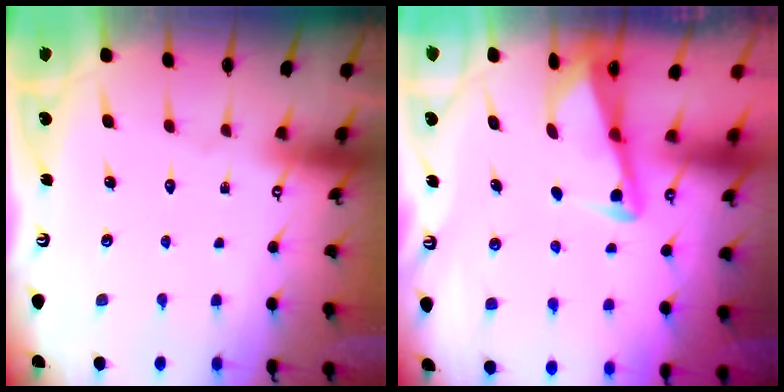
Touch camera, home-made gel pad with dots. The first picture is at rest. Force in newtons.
{"total": 3.0, "press": 3.0, "slide": 0.4}